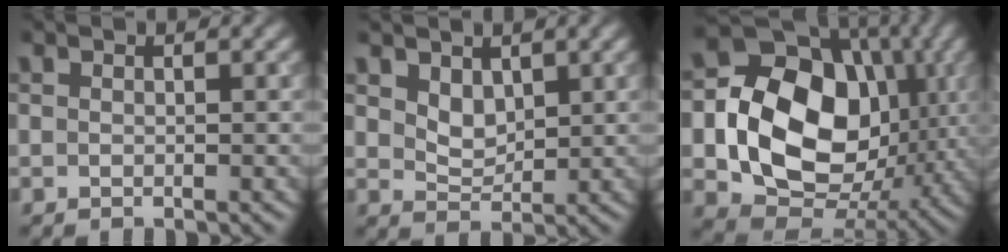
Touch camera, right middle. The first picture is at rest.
{"total": 2.2, "force": [1.3, 1.4, 1.2], "torque": [-0.025, -0.007, 0.028]}
{"total": 15.5, "force": [0.3, 12.1, 9.7], "torque": [-0.168, -0.010, 0.005]}